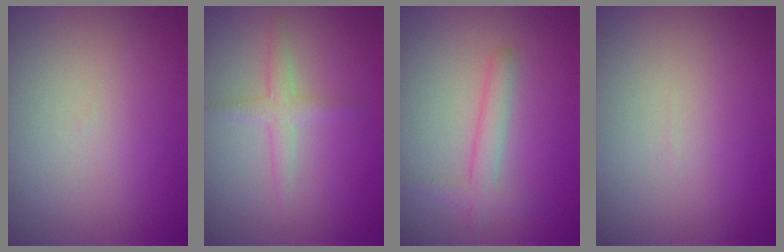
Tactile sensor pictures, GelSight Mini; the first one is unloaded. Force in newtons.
{"total": 1.8, "press": 1.8, "slide": 0.1}
{"total": 2.1, "press": 2.1, "slide": 0.1}
{"total": 0.0}